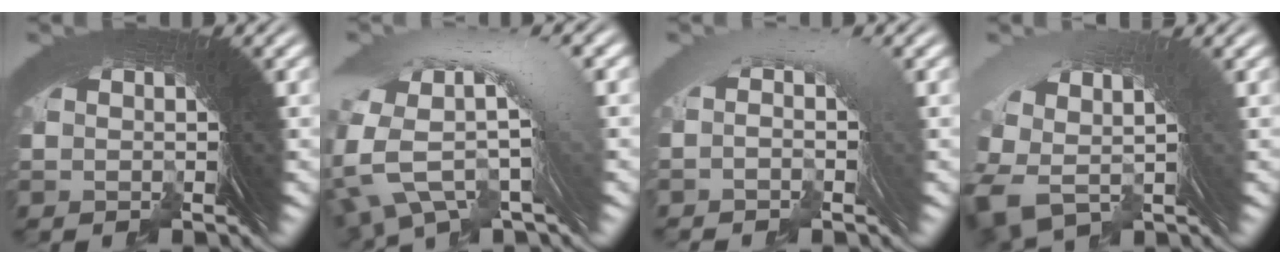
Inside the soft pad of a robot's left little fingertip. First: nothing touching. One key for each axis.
{"total": 7.9, "fx": 0.1, "fy": 4.7, "fz": 6.3, "tx": -0.123, "ty": 0.015, "tz": -0.007}
{"total": 2.6, "fx": 0.1, "fy": 0.7, "fz": 2.5, "tx": -0.019, "ty": 0.026, "tz": -0.010}
{"total": 3.6, "fx": 0.4, "fy": 2.0, "fz": 3.0, "tx": -0.062, "ty": -0.006, "tz": 0.021}